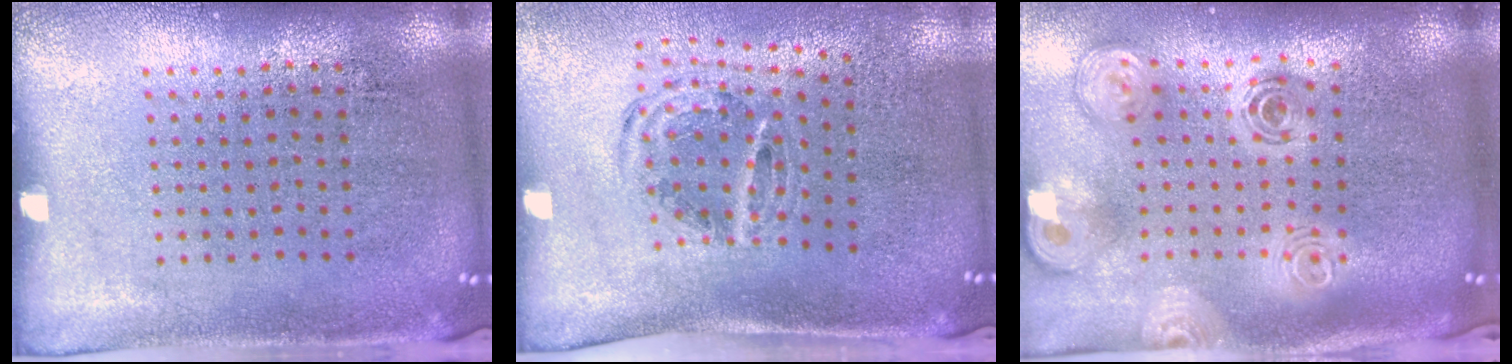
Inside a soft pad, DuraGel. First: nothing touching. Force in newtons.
{"total": 1.1, "press": 1.0, "slide": 0.5}
{"total": 2.8, "press": 2.0, "slide": 2.0}